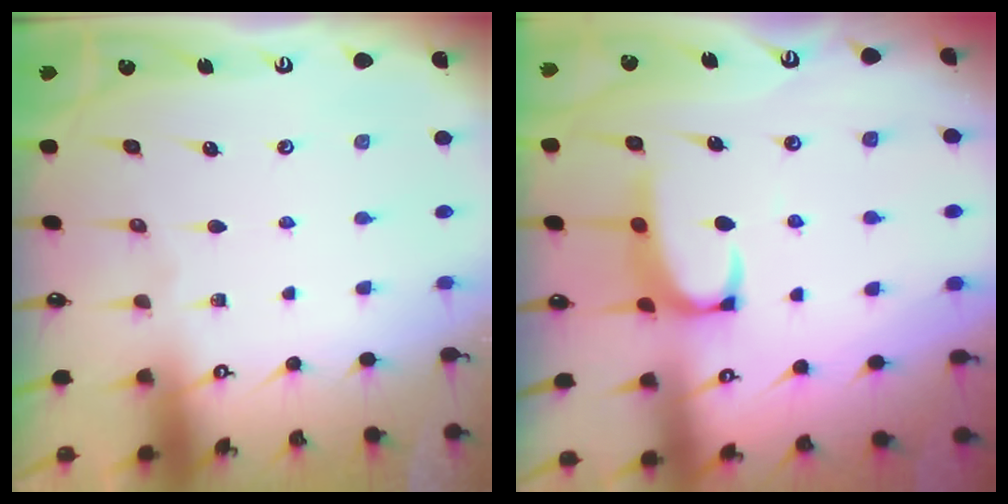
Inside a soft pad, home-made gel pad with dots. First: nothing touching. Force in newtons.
{"total": 2.5, "press": 2.3, "slide": 0.8}